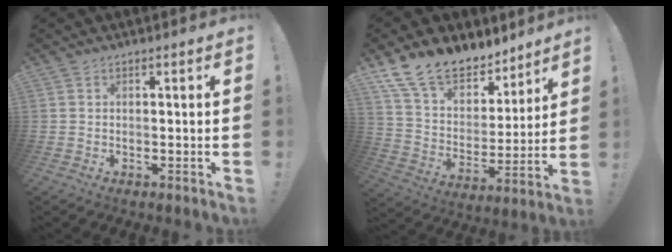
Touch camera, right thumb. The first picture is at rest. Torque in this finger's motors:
{"motor_torque": [-1.07, 2.18, 0.46, 0.40, 0.10]}